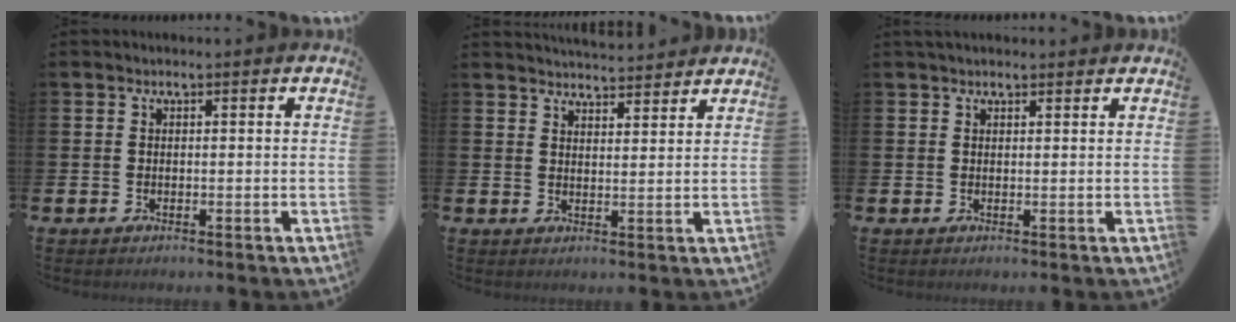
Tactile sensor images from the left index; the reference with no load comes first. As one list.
[{"total": 4.2, "force": [4.2, 0.3, 0.0], "torque": [-0.004, -0.024, 0.076]}, {"total": 1.3, "force": [1.2, 0.4, 0.3], "torque": [0.004, 0.001, 0.018]}]